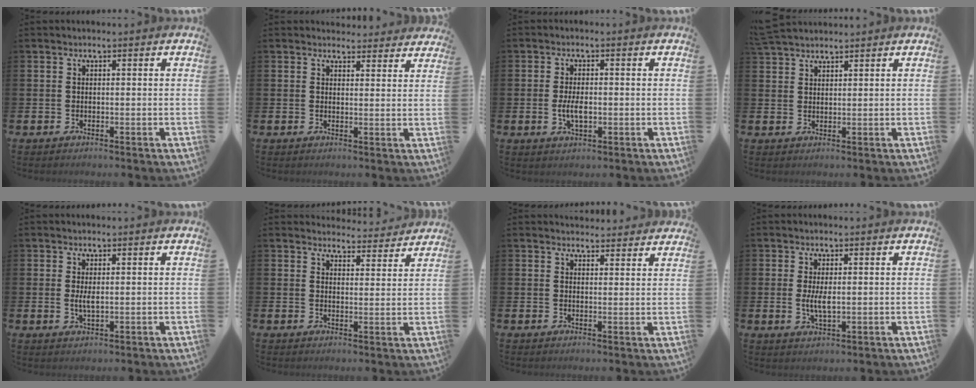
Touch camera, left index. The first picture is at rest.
{"total": 3.1, "force": [3.0, 0.8, -0.2], "torque": [0.011, -0.021, 0.054]}
{"total": 3.4, "force": [-0.4, 1.7, 2.9], "torque": [-0.046, 0.000, -0.009]}
{"total": 3.3, "force": [3.2, 0.7, 0.5], "torque": [-0.012, -0.010, 0.060]}
{"total": 1.9, "force": [0.3, 0.6, 1.8], "torque": [-0.034, 0.000, 0.004]}
{"total": 3.9, "force": [3.8, 0.7, -0.1], "torque": [0.001, -0.029, 0.066]}
{"total": 2.9, "force": [2.8, 0.5, -0.3], "torque": [0.013, -0.022, 0.049]}
{"total": 3.2, "force": [0.3, 1.2, 3.0], "torque": [-0.048, -0.002, 0.001]}